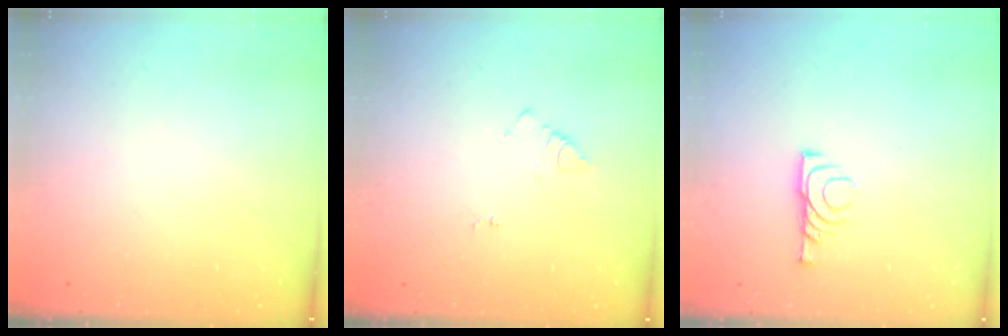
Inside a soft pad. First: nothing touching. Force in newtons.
{"total": 4.2, "press": 4.2, "slide": 0.4}
{"total": 7.2, "press": 7.1, "slide": 1.1}